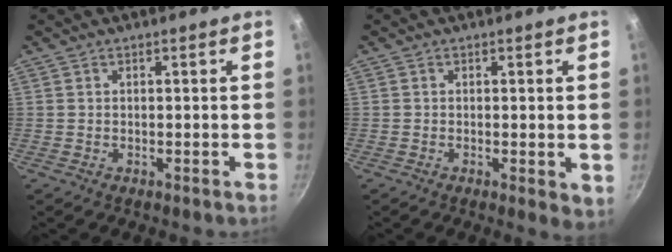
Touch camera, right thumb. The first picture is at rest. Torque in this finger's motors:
{"motor_torque": [-0.07, 0.13, -0.10, -0.09, -0.03]}